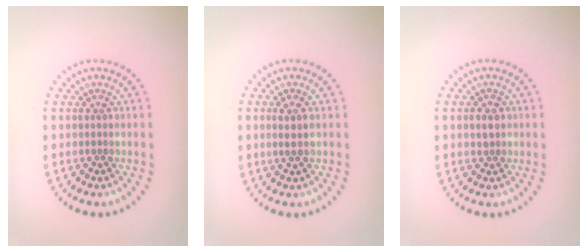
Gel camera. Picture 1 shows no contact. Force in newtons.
{"total": 1.6, "press": 1.3, "slide": 1.0}
{"total": 1.2, "press": 1.2, "slide": 0.4}